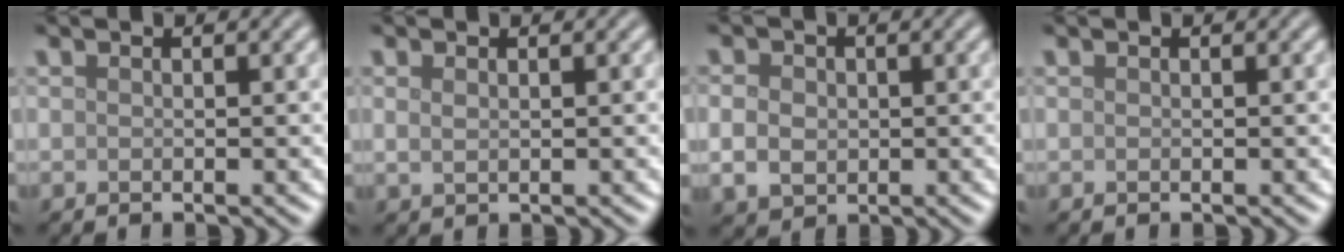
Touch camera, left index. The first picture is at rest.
{"total": 0.9, "force": [0.4, 0.4, 0.6], "torque": [-0.016, -0.002, 0.012]}
{"total": 2.9, "force": [0.0, 2.4, 1.6], "torque": [-0.033, -0.001, -0.005]}
{"total": 0.0}